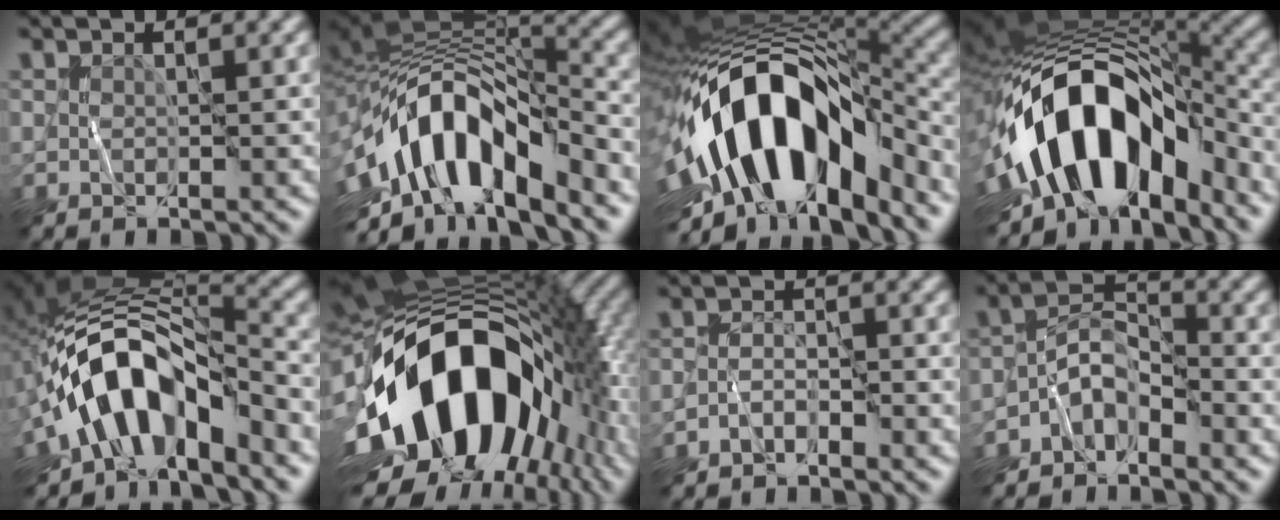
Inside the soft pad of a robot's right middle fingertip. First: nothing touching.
{"total": 12.5, "force": [-4.4, 6.2, 9.9], "torque": [-0.160, 0.005, -0.081]}
{"total": 15.9, "force": [-4.1, 8.4, 12.9], "torque": [-0.212, 0.011, -0.073]}
{"total": 14.4, "force": [-4.8, 8.2, 10.9], "torque": [-0.177, 0.012, -0.086]}
{"total": 11.3, "force": [-5.3, 5.7, 8.2], "torque": [-0.123, 0.013, -0.098]}
{"total": 18.7, "force": [-3.6, 11.7, 14.1], "torque": [-0.260, -0.021, -0.059]}
{"total": 1.5, "force": [-1.4, 0.4, 0.5], "torque": [-0.008, 0.008, -0.031]}
{"total": 3.9, "force": [-2.8, 1.9, 1.9], "torque": [-0.022, 0.009, -0.064]}